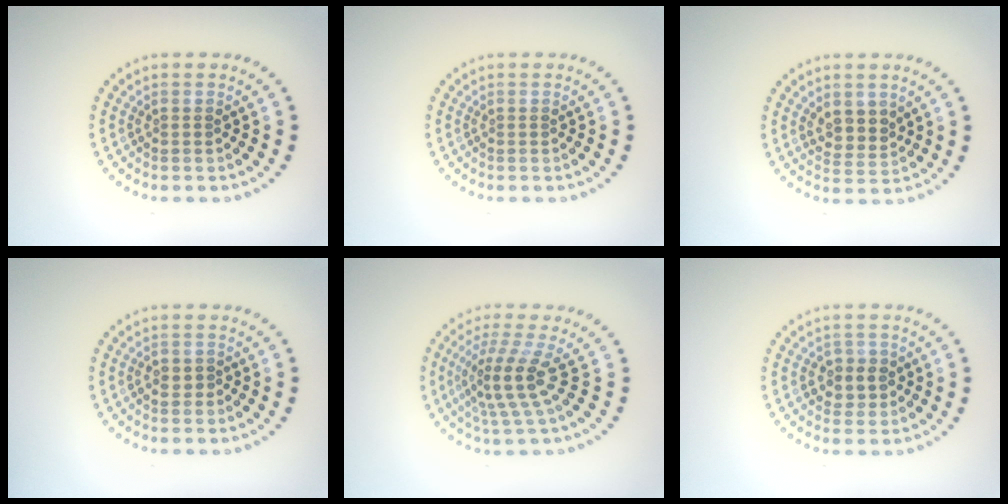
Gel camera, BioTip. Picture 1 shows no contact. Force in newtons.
{"total": 0.0}
{"total": 2.4, "press": 2.2, "slide": 1.0}
{"total": 0.7, "press": 0.6, "slide": 0.3}
{"total": 4.0, "press": 2.8, "slide": 2.7}
{"total": 2.2, "press": 2.1, "slide": 0.7}